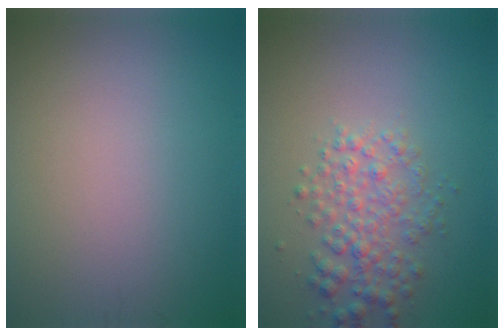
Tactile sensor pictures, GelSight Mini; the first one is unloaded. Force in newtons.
{"total": 3.6, "press": 3.6, "slide": 0.1}